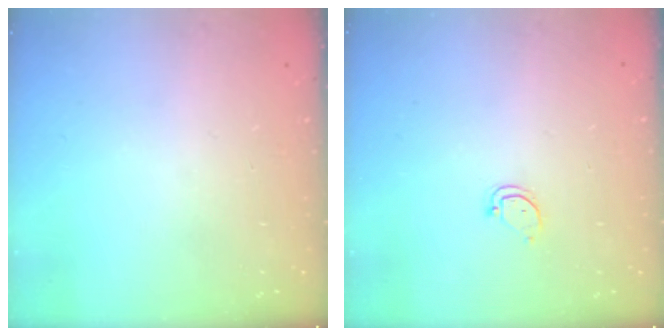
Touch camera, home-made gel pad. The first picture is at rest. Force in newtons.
{"total": 3.6, "press": 3.6, "slide": 0.2}